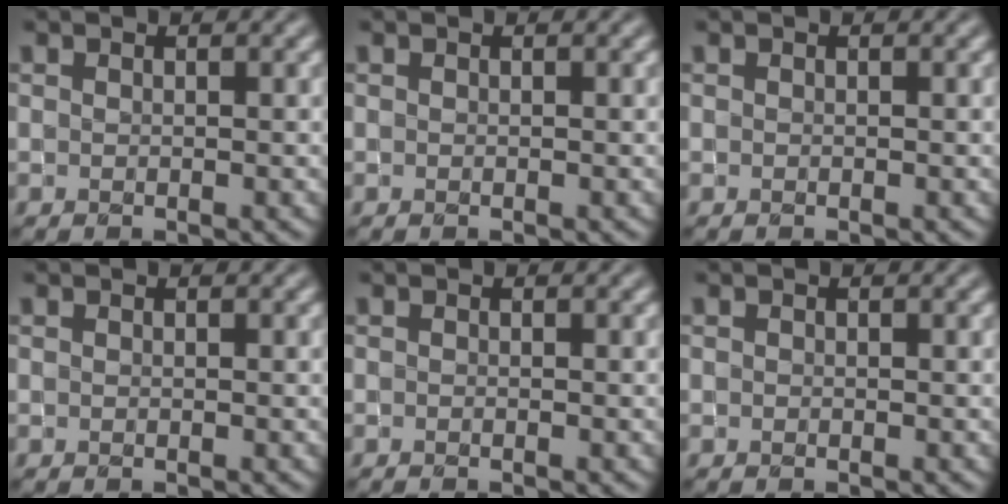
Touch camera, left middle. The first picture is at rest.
{"total": 0.0}
{"total": 0.0}
{"total": 0.0}
{"total": 0.5, "force": [-0.5, -0.2, -0.1], "torque": [-0.002, -0.003, -0.010]}
{"total": 0.0}